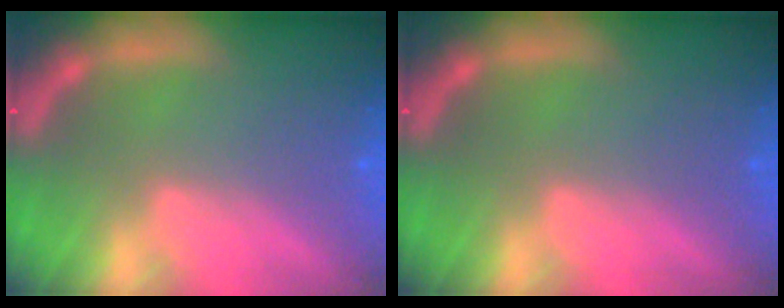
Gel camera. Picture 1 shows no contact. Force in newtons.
{"total": 0.0}